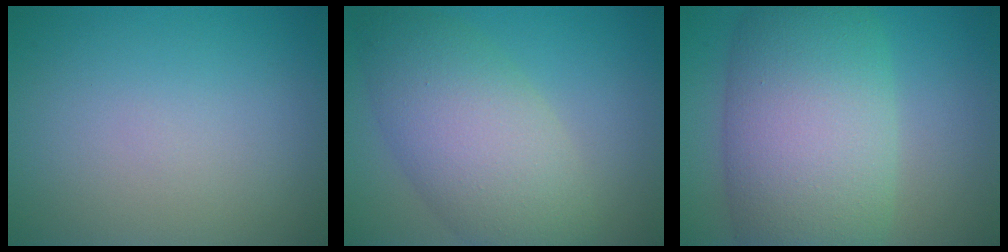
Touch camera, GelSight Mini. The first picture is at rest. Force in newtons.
{"total": 7.8, "press": 7.8, "slide": 0.2}
{"total": 11.9, "press": 11.9, "slide": 0.3}